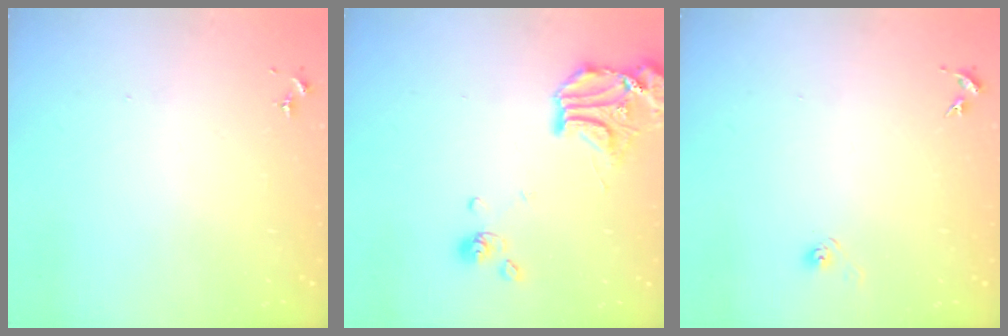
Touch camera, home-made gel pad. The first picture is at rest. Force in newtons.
{"total": 14.9, "press": 14.7, "slide": 2.2}
{"total": 2.8, "press": 2.6, "slide": 1.1}